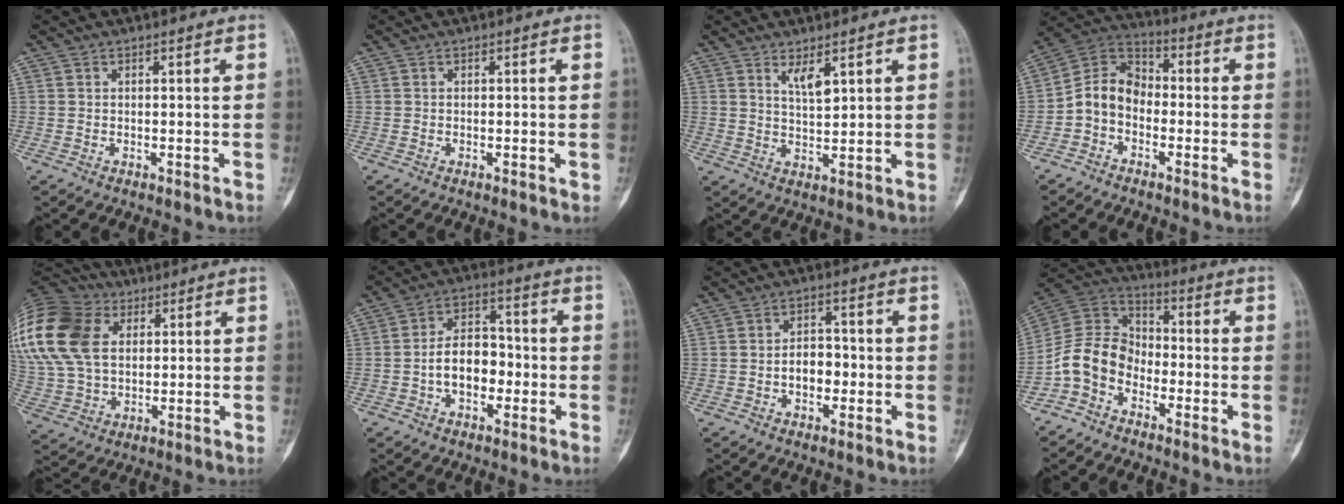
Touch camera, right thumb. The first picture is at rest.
{"total": 1.0, "force": [-0.2, 0.4, 0.9], "torque": [-0.012, -0.001, -0.003]}
{"total": 3.9, "force": [2.2, 1.2, 2.9], "torque": [-0.046, -0.021, 0.045]}
{"total": 8.9, "force": [-2.6, 6.8, 5.1], "torque": [-0.082, 0.049, -0.064]}
{"total": 26.6, "force": [8.1, 18.8, 17.1], "torque": [-0.405, 0.044, 0.159]}
{"total": 9.4, "force": [-2.1, 6.2, 6.8], "torque": [-0.089, 0.035, -0.045]}
{"total": 5.3, "force": [-1.2, 3.6, 3.7], "torque": [-0.036, 0.020, -0.025]}
{"total": 10.2, "force": [-4.7, 7.6, 4.9], "torque": [-0.084, 0.061, -0.109]}